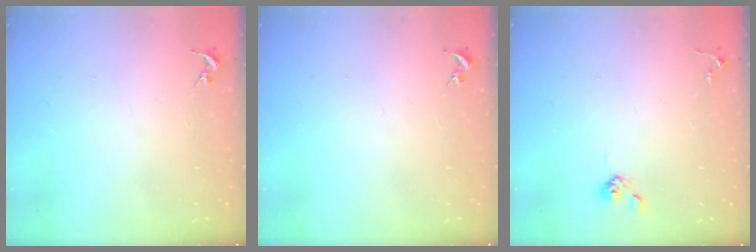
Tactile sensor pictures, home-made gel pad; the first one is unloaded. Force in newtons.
{"total": 0.0}
{"total": 4.6, "press": 4.5, "slide": 1.1}